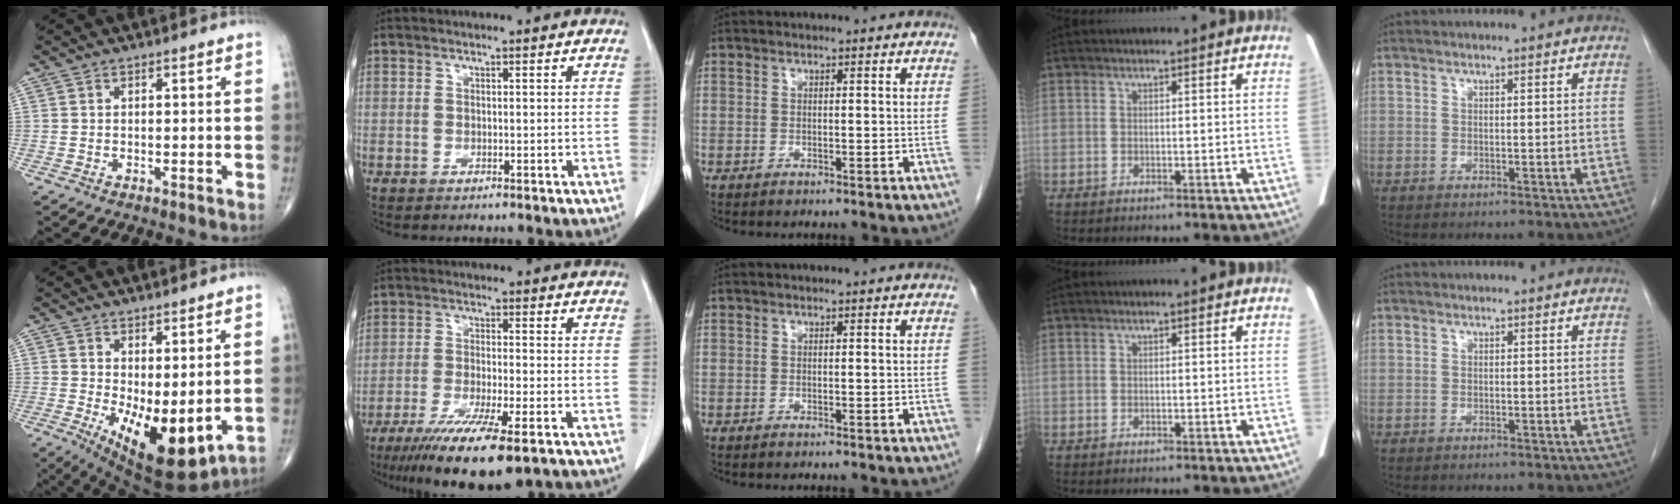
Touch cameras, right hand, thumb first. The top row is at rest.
{"thumb": {"total": 13.1, "force": [-1.0, 5.5, 11.8], "torque": [-0.176, -0.030, 0.005]}, "index": {"total": 14.2, "force": [-9.6, 1.9, 10.3], "torque": [-0.165, -0.036, -0.151]}}